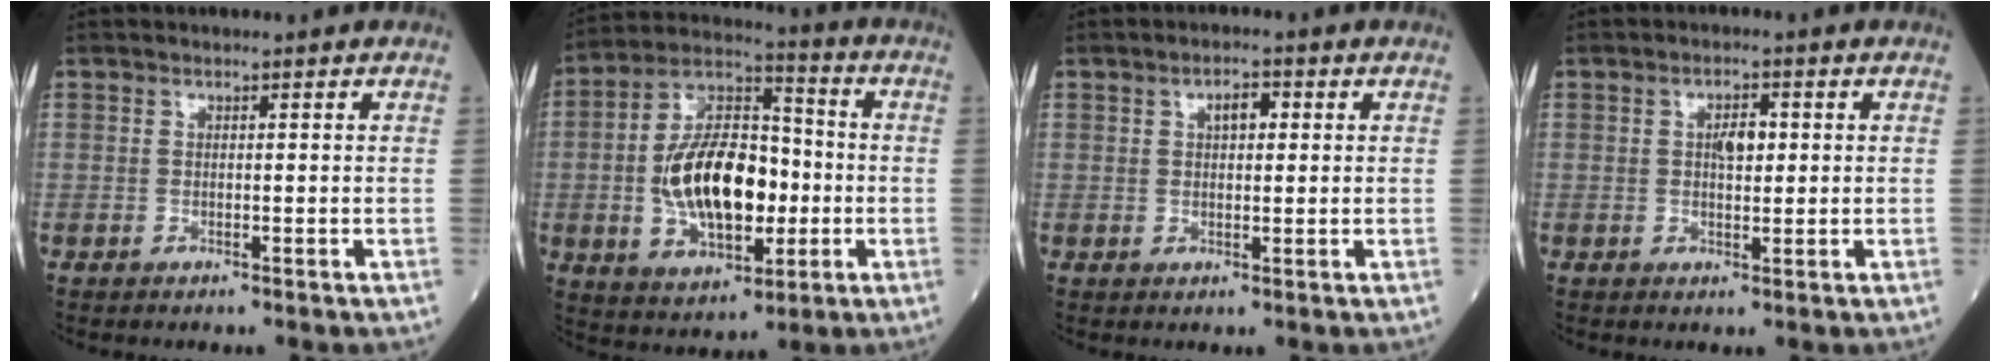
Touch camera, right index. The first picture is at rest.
{"total": 16.7, "force": [-1.9, 8.4, 14.4], "torque": [-0.277, 0.015, -0.027]}
{"total": 3.0, "force": [0.9, 1.3, 2.5], "torque": [-0.041, 0.006, 0.014]}
{"total": 3.2, "force": [0.6, 1.3, 2.8], "torque": [-0.046, 0.003, 0.009]}